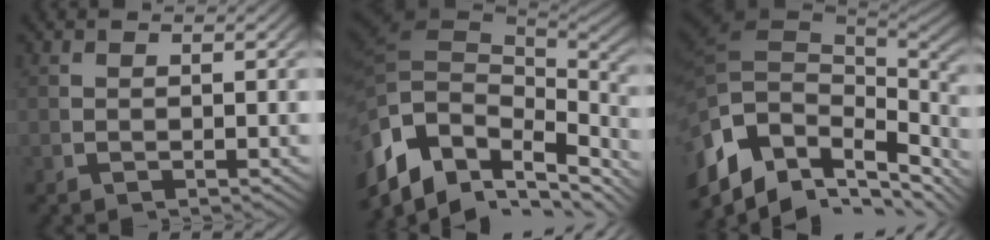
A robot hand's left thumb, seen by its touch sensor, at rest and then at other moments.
{"total": 14.2, "force": [-2.1, 10.0, 9.9], "torque": [-0.174, -0.032, -0.017]}
{"total": 14.7, "force": [-2.4, 10.3, 10.3], "torque": [-0.183, -0.035, -0.019]}